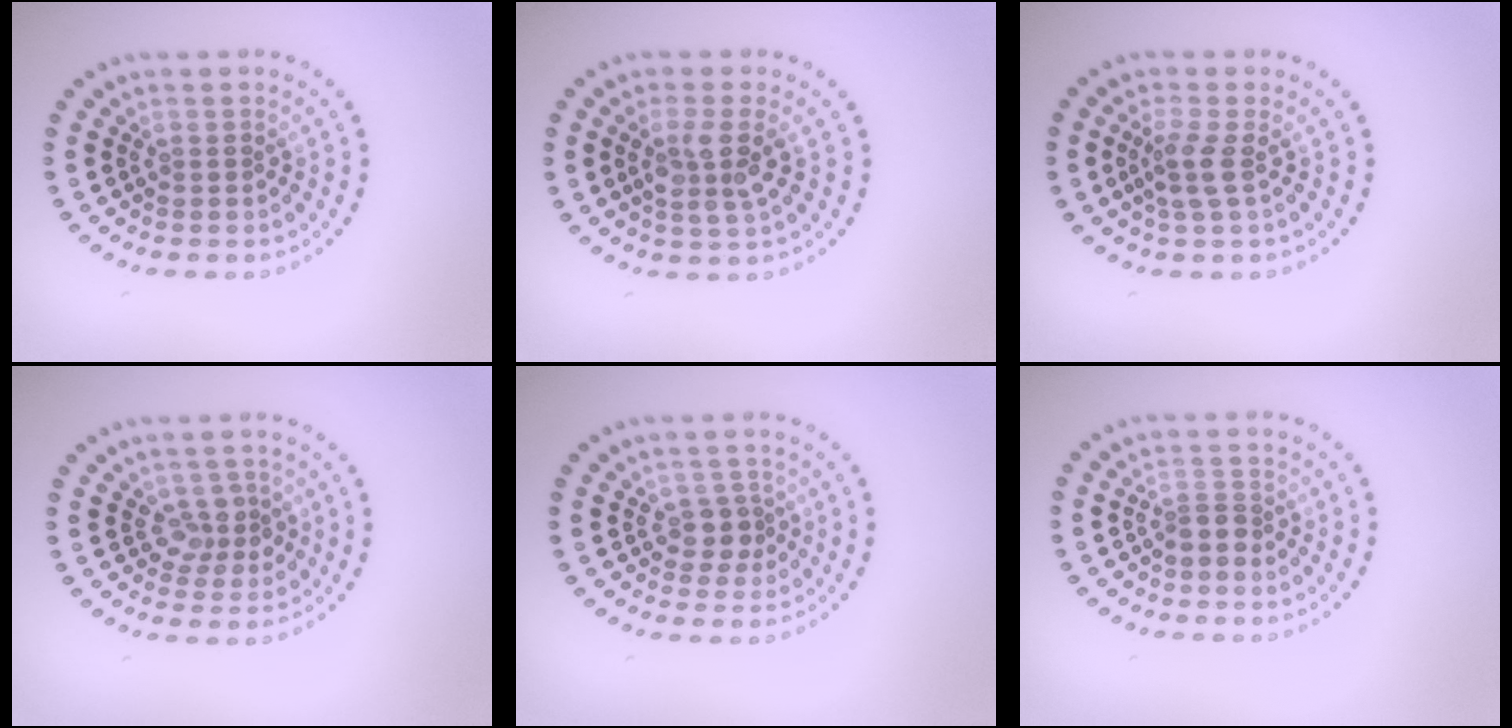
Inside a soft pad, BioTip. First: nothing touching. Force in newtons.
{"total": 3.0, "press": 2.7, "slide": 1.3}
{"total": 2.1, "press": 1.7, "slide": 1.2}
{"total": 2.3, "press": 2.0, "slide": 1.2}
{"total": 2.1, "press": 1.8, "slide": 1.1}
{"total": 1.8, "press": 1.2, "slide": 1.3}